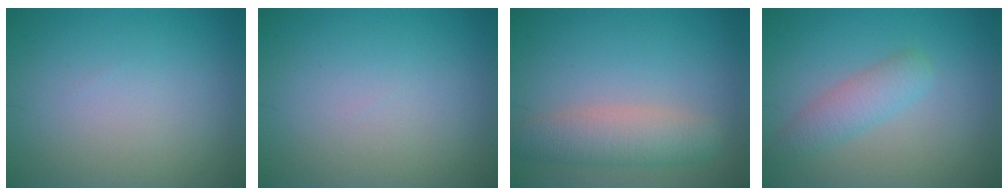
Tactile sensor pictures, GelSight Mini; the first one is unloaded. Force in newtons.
{"total": 0.0}
{"total": 4.1, "press": 4.1, "slide": 0.1}
{"total": 2.6, "press": 2.6, "slide": 0.1}